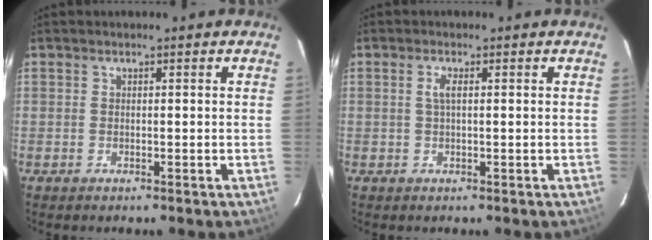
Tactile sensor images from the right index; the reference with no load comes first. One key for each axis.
{"total": 1.7, "fx": 0.3, "fy": 0.3, "fz": 1.6, "tx": -0.032, "ty": 0.002, "tz": 0.003}